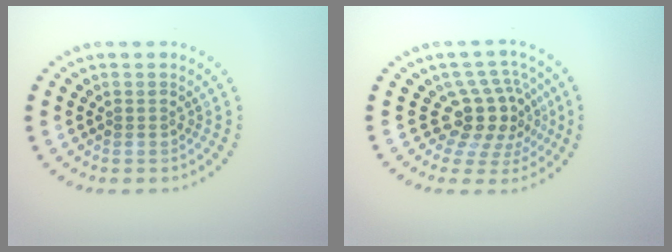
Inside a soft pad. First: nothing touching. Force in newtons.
{"total": 4.3, "press": 3.4, "slide": 2.7}